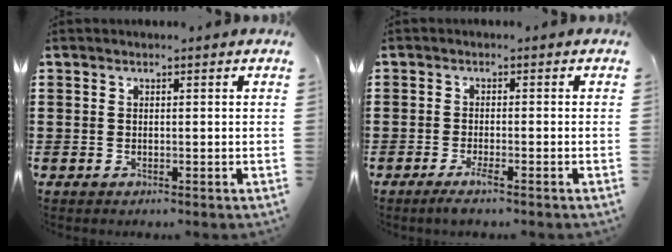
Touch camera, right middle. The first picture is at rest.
{"total": 2.0, "force": [-1.2, 0.1, 1.6], "torque": [-0.034, -0.005, -0.024]}